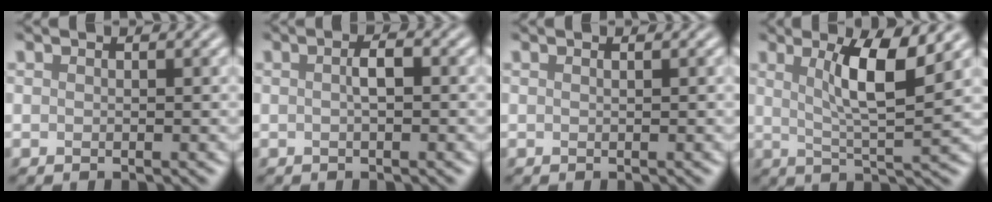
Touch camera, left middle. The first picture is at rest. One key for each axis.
{"total": 1.5, "fx": -0.3, "fy": 0.4, "fz": 1.4, "tx": -0.027, "ty": 0.003, "tz": -0.006}
{"total": 0.0}
{"total": 5.8, "fx": 1.8, "fy": 1.2, "fz": 5.4, "tx": -0.092, "ty": -0.004, "tz": 0.033}